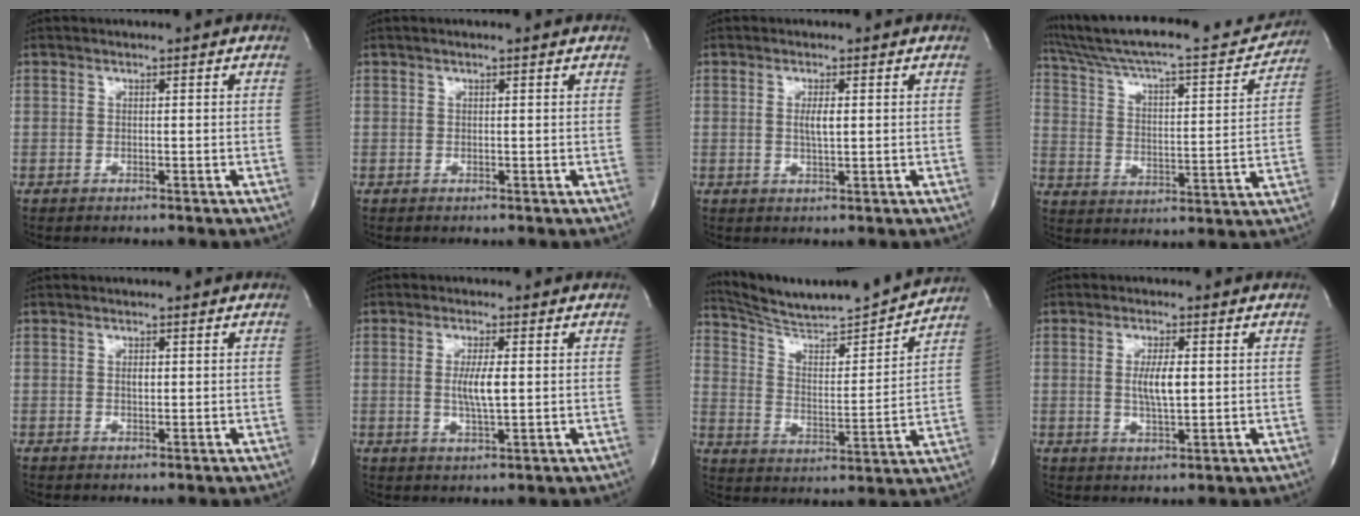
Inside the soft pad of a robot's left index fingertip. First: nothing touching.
{"total": 0.9, "force": [0.6, 0.0, 0.7], "torque": [-0.014, 0.010, 0.009]}
{"total": 2.1, "force": [0.3, 0.3, 2.0], "torque": [-0.042, -0.002, 0.005]}
{"total": 22.5, "force": [20.5, 2.3, 8.9], "torque": [-0.151, -0.025, 0.296]}
{"total": 0.7, "force": [0.2, 0.4, 0.6], "torque": [-0.013, -0.002, 0.002]}
{"total": 4.2, "force": [0.1, 0.5, 4.2], "torque": [-0.083, -0.008, 0.003]}
{"total": 16.7, "force": [15.9, -0.3, 5.0], "torque": [-0.090, -0.026, 0.246]}
{"total": 4.3, "force": [0.3, 1.0, 4.2], "torque": [-0.080, -0.003, 0.007]}